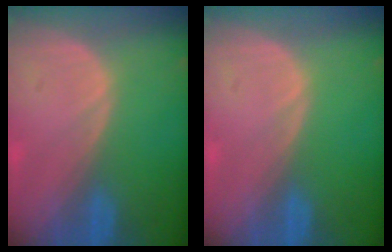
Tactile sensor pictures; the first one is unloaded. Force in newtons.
{"total": 0.0}